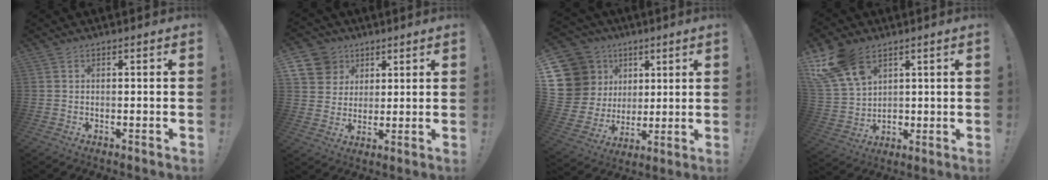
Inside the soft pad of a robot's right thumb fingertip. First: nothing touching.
{"total": 10.5, "force": [5.1, 8.9, 2.5], "torque": [-0.037, -0.031, 0.103]}
{"total": 17.3, "force": [6.3, 14.3, 7.2], "torque": [-0.147, -0.028, 0.147]}
{"total": 16.8, "force": [8.1, 11.5, 9.1], "torque": [-0.200, -0.032, 0.158]}